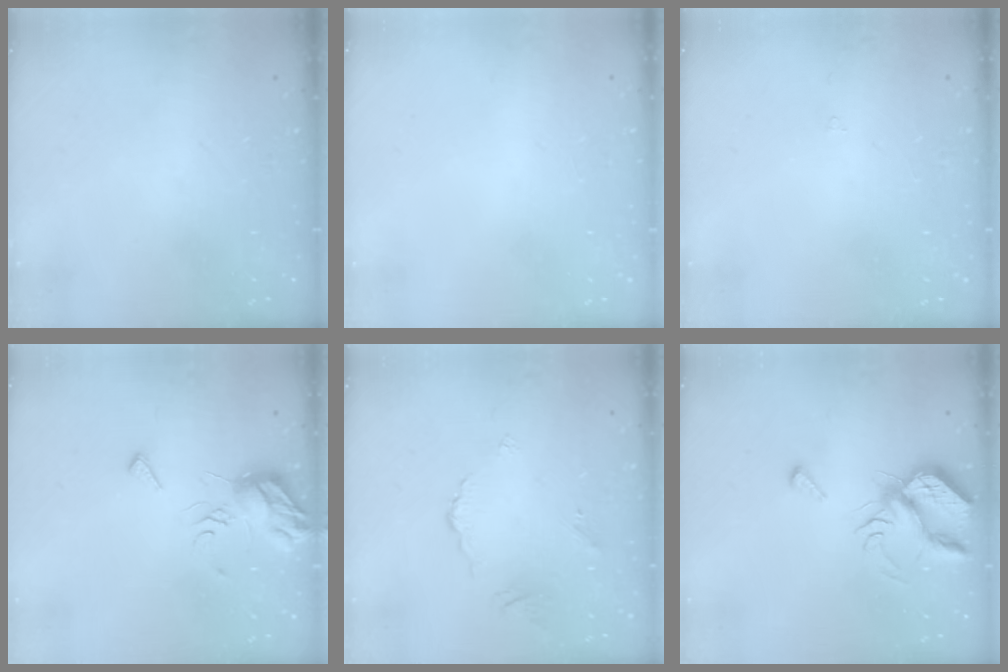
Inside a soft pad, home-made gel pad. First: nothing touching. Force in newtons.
{"total": 1.9, "press": 1.9, "slide": 0.1}
{"total": 1.6, "press": 1.5, "slide": 0.4}
{"total": 8.3, "press": 8.3, "slide": 0.4}
{"total": 3.5, "press": 3.4, "slide": 0.6}
{"total": 7.2, "press": 7.1, "slide": 1.1}